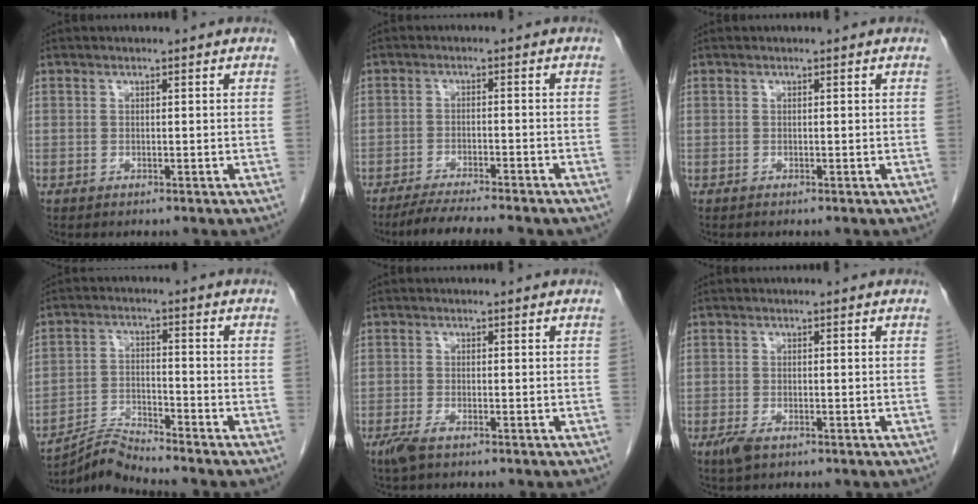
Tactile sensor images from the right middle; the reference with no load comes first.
{"total": 9.9, "force": [-8.4, 1.0, 5.1], "torque": [-0.073, -0.015, -0.124]}
{"total": 0.0}
{"total": 5.5, "force": [-5.2, -1.6, -0.1], "torque": [-0.009, -0.010, -0.097]}
{"total": 2.4, "force": [-1.6, 0.5, 1.8], "torque": [-0.040, -0.006, -0.031]}
{"total": 2.3, "force": [-1.3, 0.8, 1.7], "torque": [-0.039, -0.004, -0.022]}